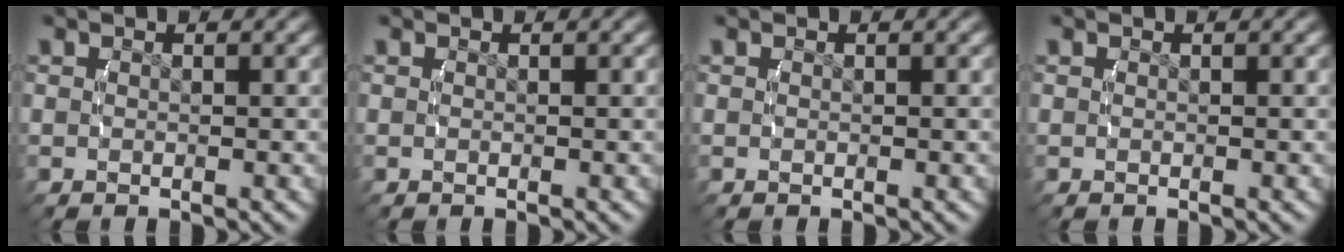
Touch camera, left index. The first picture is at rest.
{"total": 0.0}
{"total": 0.0}
{"total": 0.0}